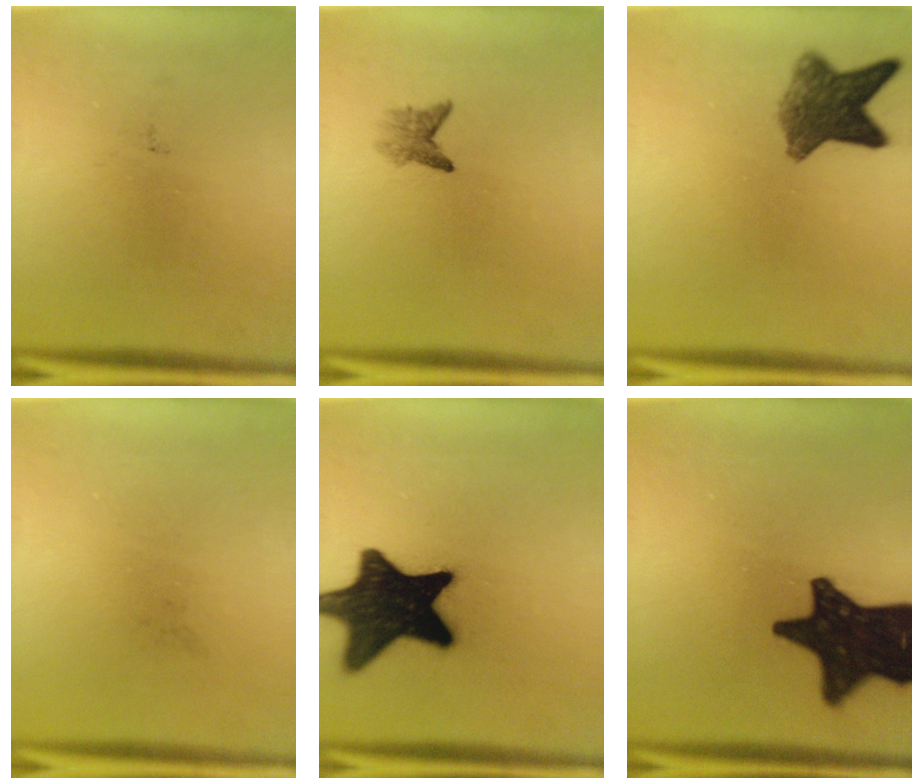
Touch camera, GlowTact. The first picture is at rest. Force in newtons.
{"total": 2.0}
{"total": 7.4}
{"total": 0.0}
{"total": 18.9}
{"total": 18.9}